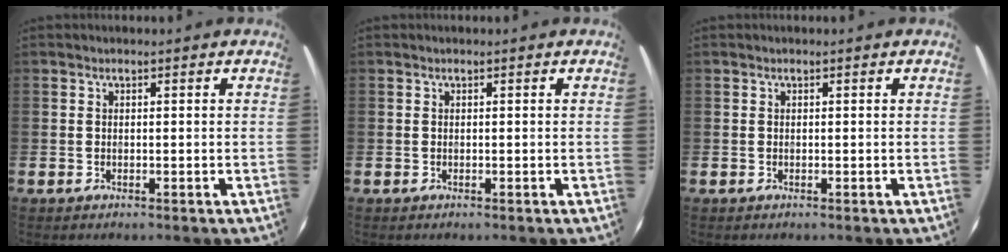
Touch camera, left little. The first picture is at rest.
{"total": 0.0}
{"total": 0.0}